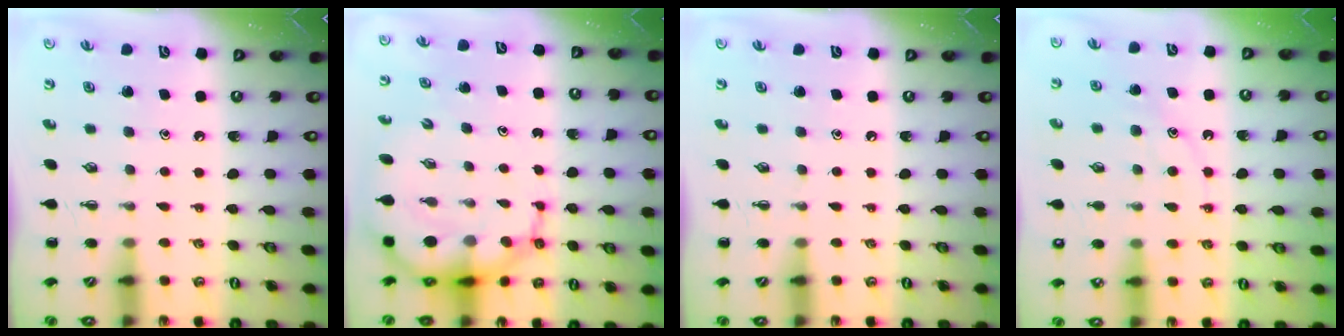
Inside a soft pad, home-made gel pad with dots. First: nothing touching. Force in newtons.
{"total": 12.4, "press": 12.0, "slide": 3.2}
{"total": 0.0}
{"total": 13.0, "press": 13.0, "slide": 0.9}